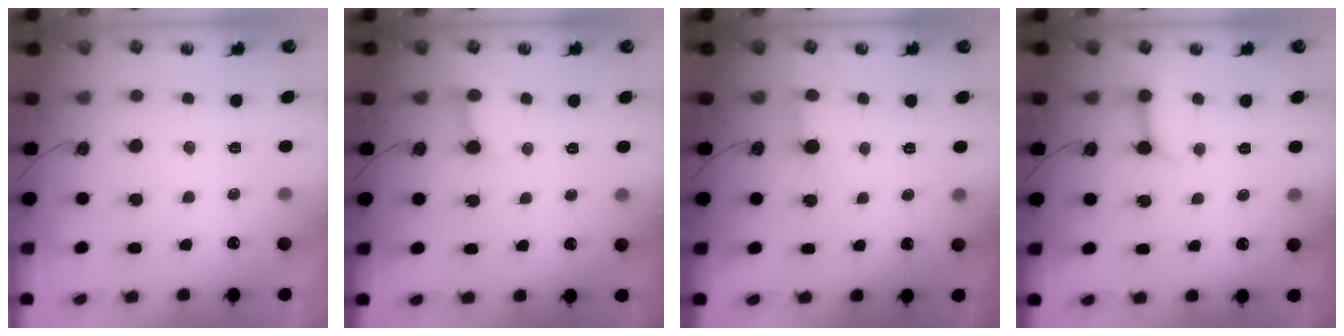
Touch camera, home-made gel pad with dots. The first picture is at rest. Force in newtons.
{"total": 3.3, "press": 3.3, "slide": 0.2}
{"total": 2.7, "press": 2.7, "slide": 0.2}
{"total": 5.7, "press": 5.7, "slide": 0.7}